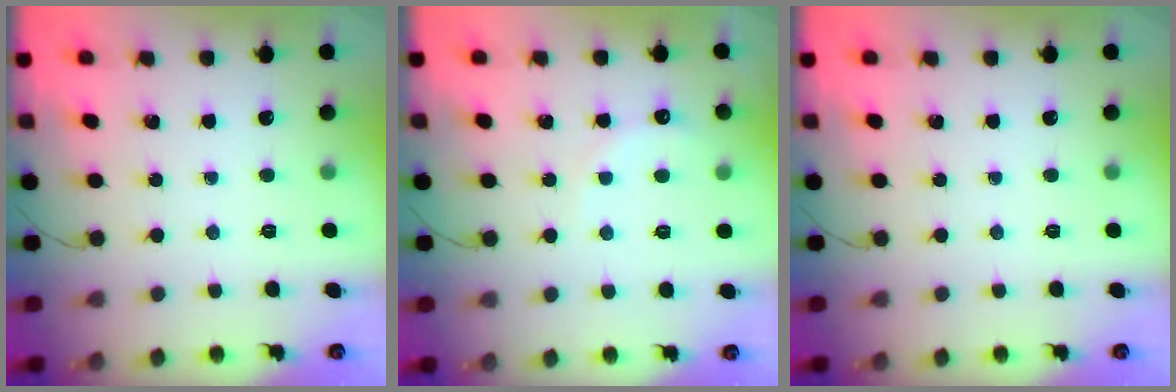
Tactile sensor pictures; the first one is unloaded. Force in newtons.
{"total": 5.9, "press": 5.8, "slide": 1.3}
{"total": 0.0}